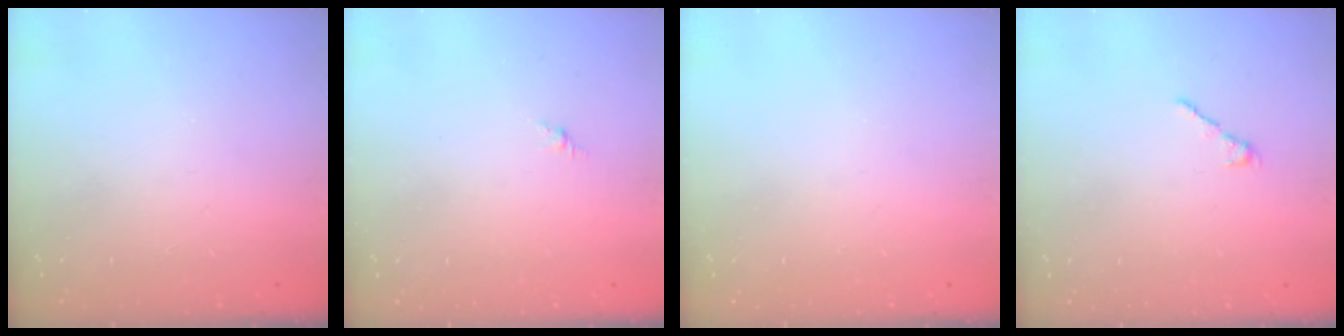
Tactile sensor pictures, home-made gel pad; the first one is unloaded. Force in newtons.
{"total": 0.0}
{"total": 0.0}
{"total": 1.7, "press": 1.5, "slide": 0.6}